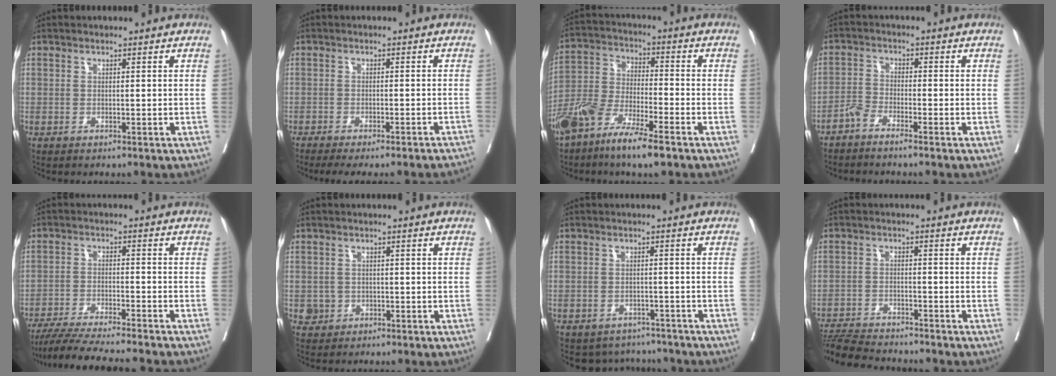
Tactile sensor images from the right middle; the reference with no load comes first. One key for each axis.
{"total": 10.9, "fx": -9.9, "fy": 0.1, "fz": 4.7, "tx": -0.045, "ty": -0.016, "tz": -0.119}
{"total": 10.5, "fx": -7.2, "fy": 1.9, "fz": 7.3, "tx": -0.155, "ty": -0.014, "tz": -0.144}
{"total": 2.7, "fx": -2.4, "fy": 0.1, "fz": 1.3, "tx": -0.035, "ty": 0.002, "tz": -0.054}
{"total": 12.9, "fx": -11.5, "fy": -0.5, "fz": 5.8, "tx": -0.082, "ty": -0.020, "tz": -0.183}
{"total": 2.1, "fx": -0.5, "fy": 2.0, "fz": 0.2, "tx": 0.003, "ty": 0.007, "tz": -0.003}
{"total": 5.1, "fx": -4.5, "fy": 2.2, "fz": -0.2, "tx": 0.018, "ty": 0.015, "tz": -0.055}
{"total": 8.1, "fx": -7.8, "fy": 0.0, "fz": 2.3, "tx": -0.035, "ty": -0.012, "tz": -0.132}